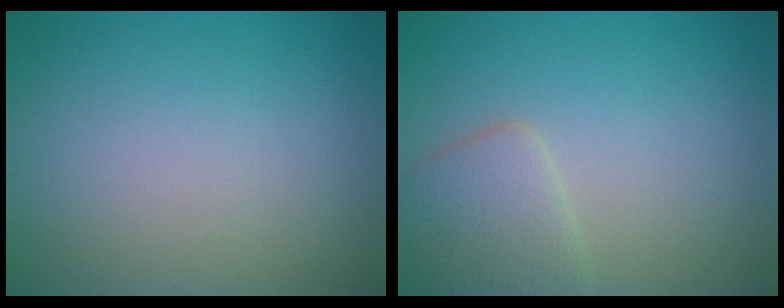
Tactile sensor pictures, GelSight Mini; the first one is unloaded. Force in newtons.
{"total": 2.9, "press": 2.9, "slide": 0.1}